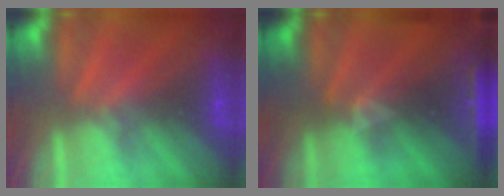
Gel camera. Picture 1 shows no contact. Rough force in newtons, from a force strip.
{"total": 7.5}